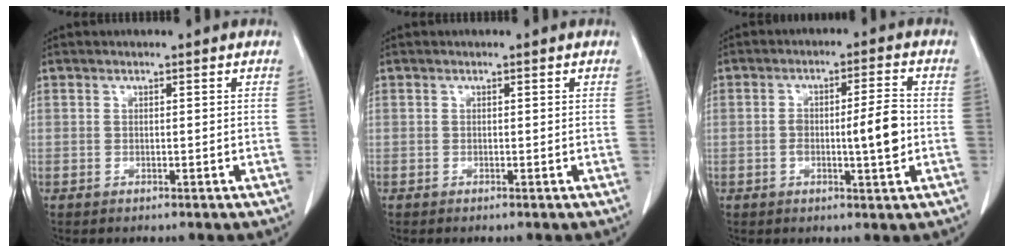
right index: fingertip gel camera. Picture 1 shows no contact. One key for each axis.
{"total": 0.0}
{"total": 6.7, "fx": -0.9, "fy": 0.9, "fz": 6.6, "tx": -0.109, "ty": 0.005, "tz": -0.016}